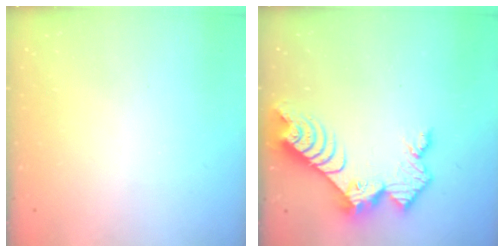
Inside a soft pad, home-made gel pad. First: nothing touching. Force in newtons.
{"total": 11.2, "press": 11.1, "slide": 0.9}